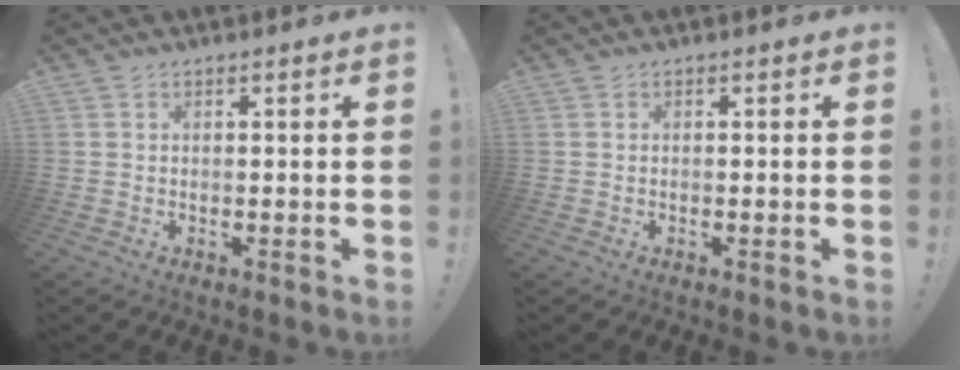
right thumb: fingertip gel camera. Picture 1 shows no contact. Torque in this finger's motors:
{"motor_torque": [-0.20, -0.11, 0.13, -0.06, -0.01]}